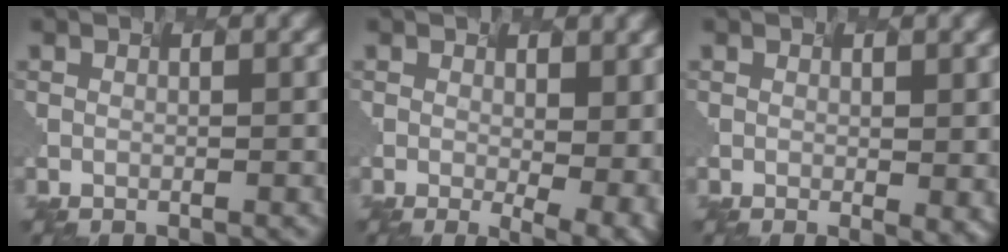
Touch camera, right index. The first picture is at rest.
{"total": 3.9, "force": [-0.5, 1.0, 3.8], "torque": [-0.053, -0.024, 0.030]}
{"total": 1.7, "force": [-0.5, -0.1, 1.6], "torque": [-0.028, -0.010, 0.028]}